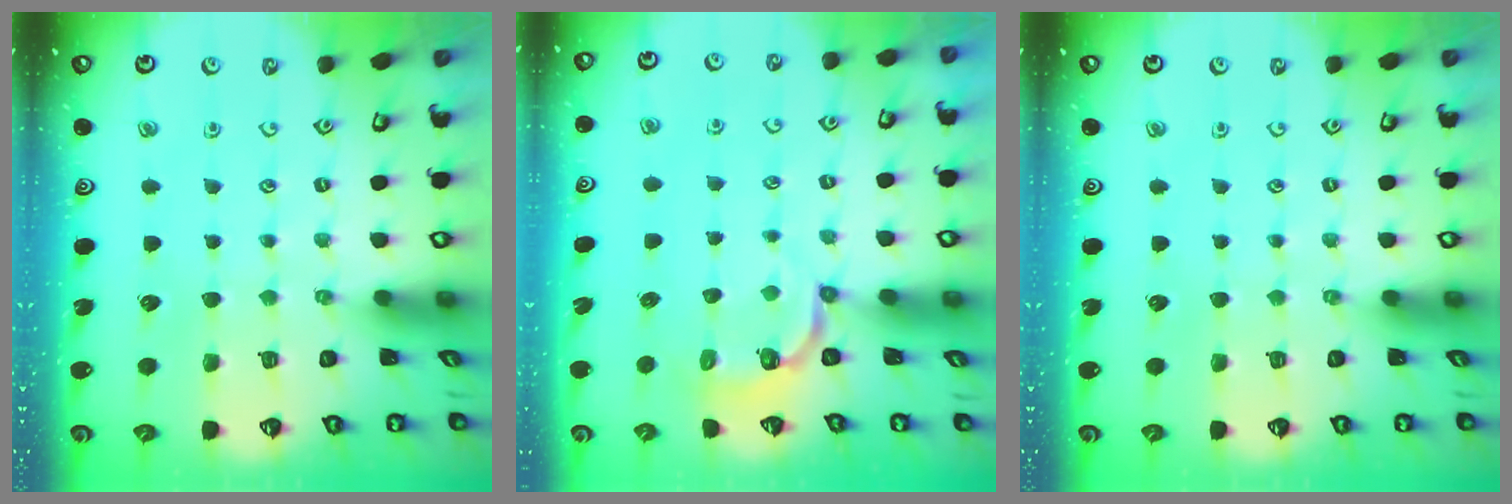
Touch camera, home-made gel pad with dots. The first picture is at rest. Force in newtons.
{"total": 4.2, "press": 3.2, "slide": 2.7}
{"total": 0.0}